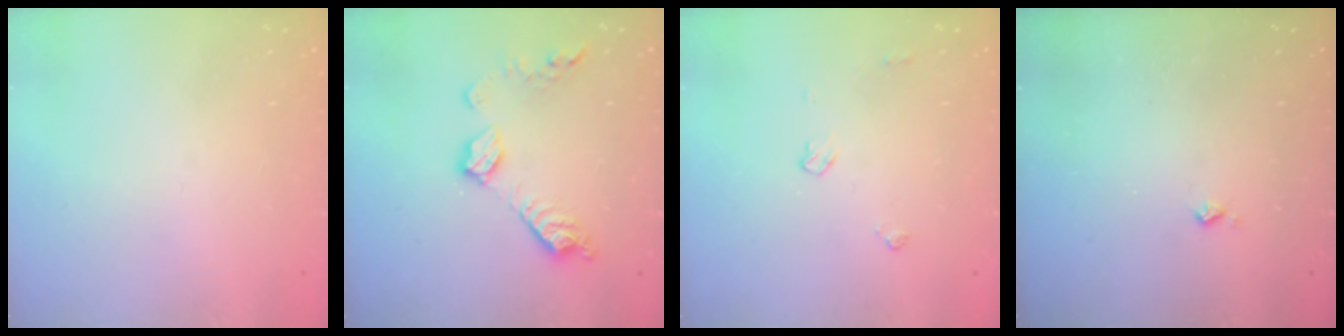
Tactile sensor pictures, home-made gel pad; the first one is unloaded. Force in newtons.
{"total": 10.5, "press": 10.5, "slide": 0.5}
{"total": 5.2, "press": 5.1, "slide": 0.8}
{"total": 2.7, "press": 2.7, "slide": 0.4}